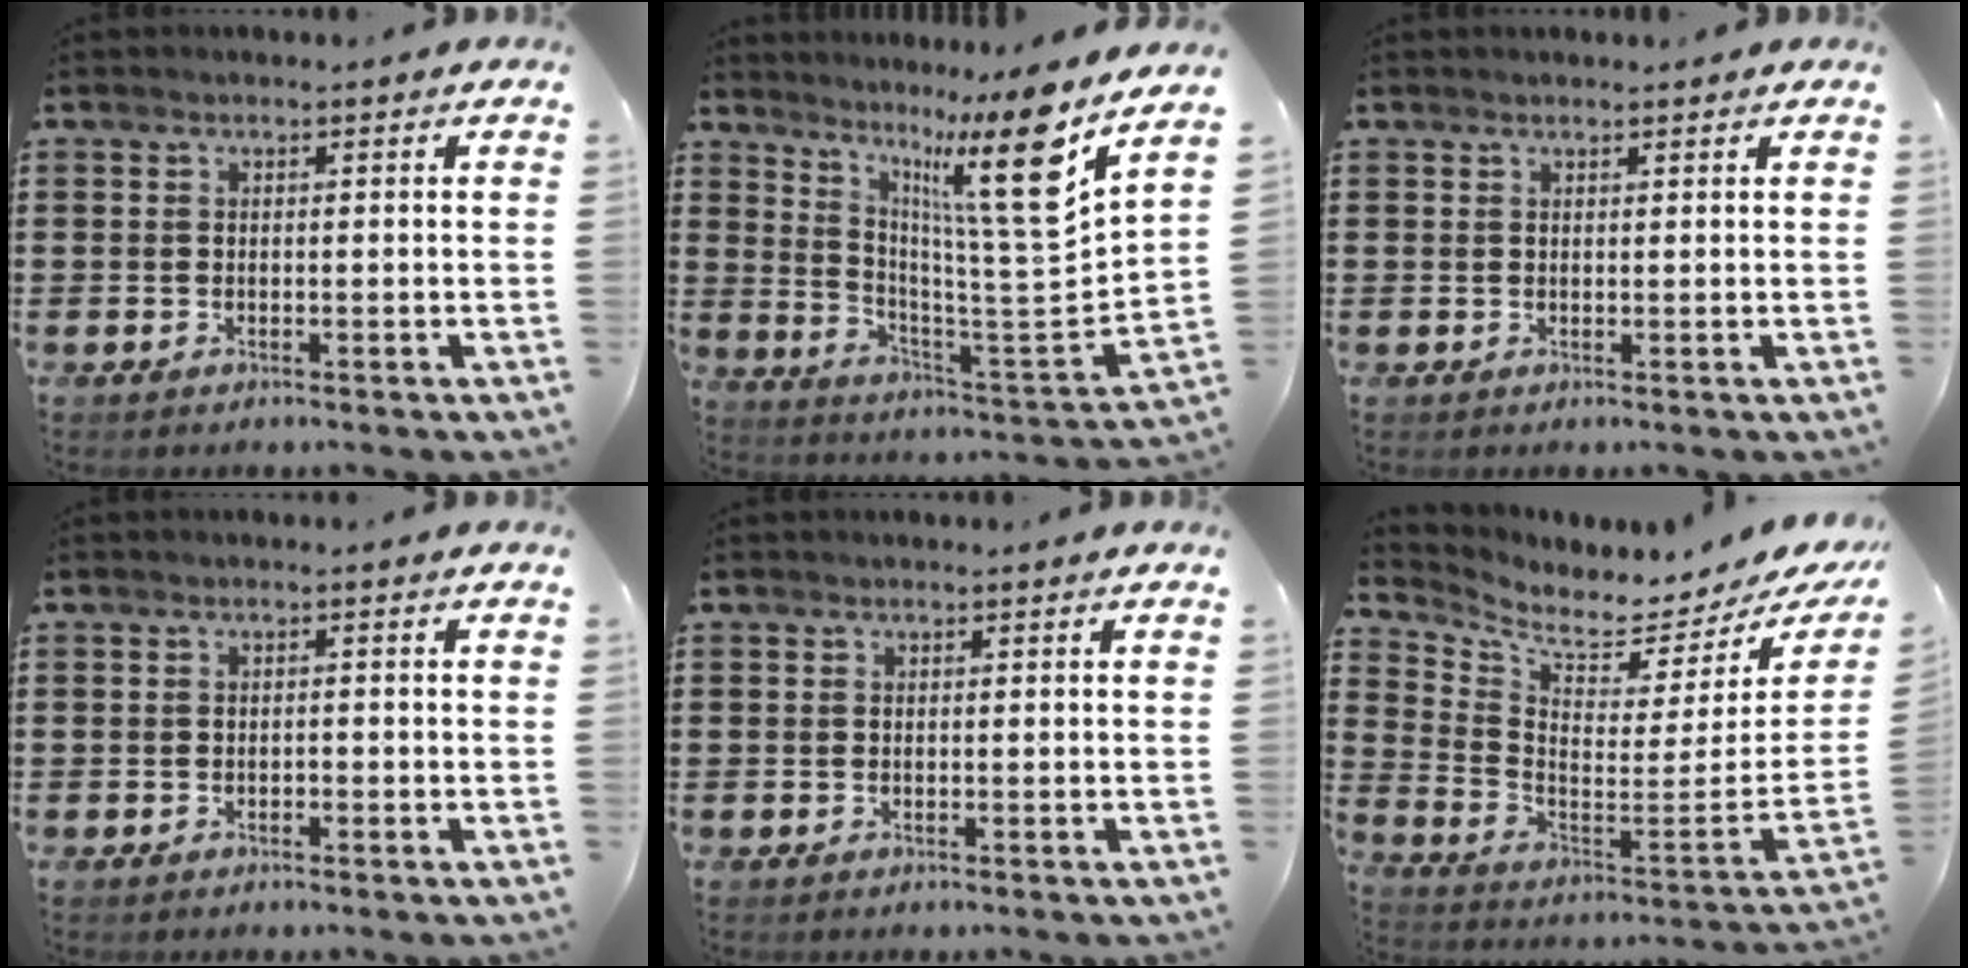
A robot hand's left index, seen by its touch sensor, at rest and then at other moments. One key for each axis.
{"total": 15.1, "fx": 9.6, "fy": 0.0, "fz": 11.6, "tx": -0.209, "ty": -0.080, "tz": 0.141}
{"total": 0.8, "fx": 0.7, "fy": 0.1, "fz": 0.2, "tx": -0.005, "ty": 0.000, "tz": 0.014}
{"total": 0.7, "fx": -0.6, "fy": 0.3, "fz": 0.3, "tx": -0.010, "ty": -0.002, "tz": -0.011}
{"total": 0.0}
{"total": 4.6, "fx": 3.9, "fy": 1.0, "fz": 2.2, "tx": -0.061, "ty": -0.058, "tz": 0.062}